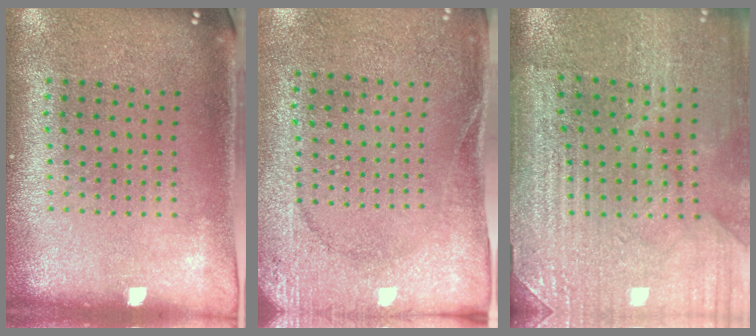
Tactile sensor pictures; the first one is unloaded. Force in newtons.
{"total": 2.6, "press": 2.4, "slide": 1.0}
{"total": 3.3, "press": 3.2, "slide": 0.9}